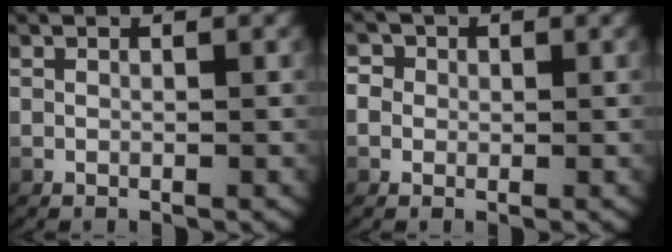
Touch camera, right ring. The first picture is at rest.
{"total": 2.9, "force": [0.3, 2.7, 0.9], "torque": [-0.027, 0.001, -0.002]}